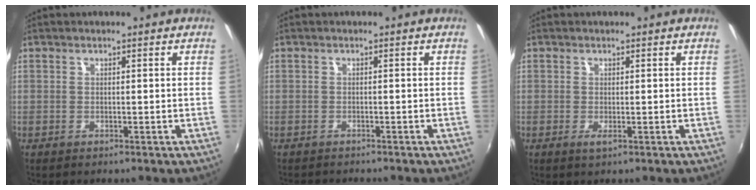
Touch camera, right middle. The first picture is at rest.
{"total": 2.1, "force": [-2.0, 0.3, 0.5], "torque": [-0.017, -0.012, -0.031]}
{"total": 1.0, "force": [0.0, -0.1, 1.0], "torque": [-0.017, -0.002, -0.001]}